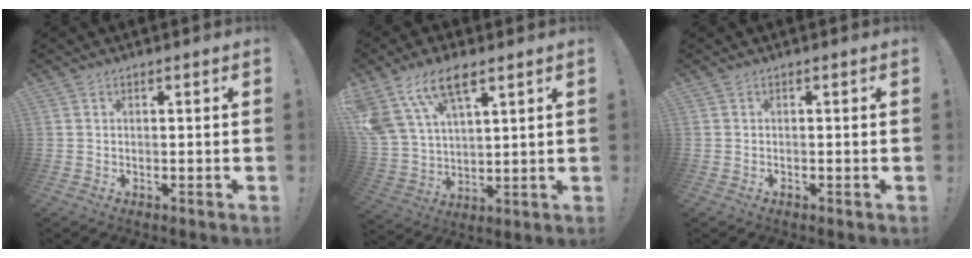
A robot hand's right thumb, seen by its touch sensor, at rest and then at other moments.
{"total": 14.1, "force": [8.9, 6.5, 8.8], "torque": [-0.180, -0.037, 0.167]}
{"total": 0.6, "force": [-0.6, 0.0, 0.0], "torque": [-0.007, 0.002, -0.008]}